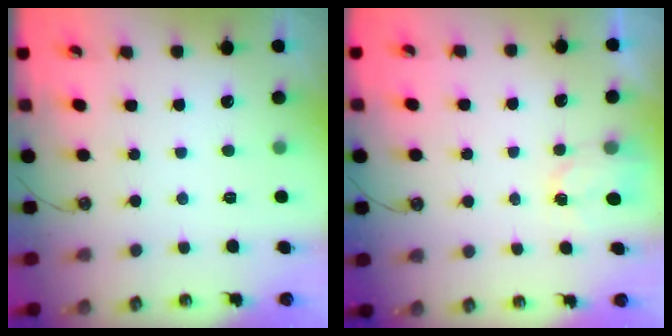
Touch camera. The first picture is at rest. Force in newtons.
{"total": 2.4, "press": 2.4, "slide": 0.3}